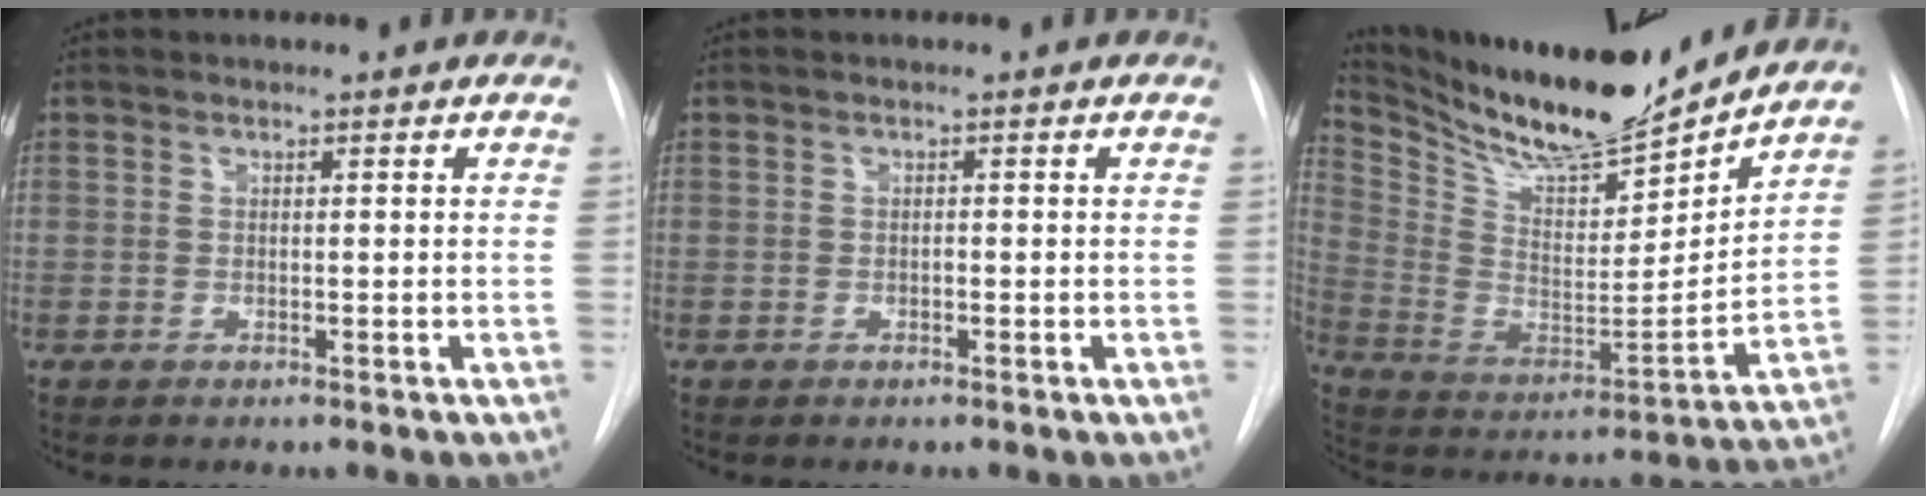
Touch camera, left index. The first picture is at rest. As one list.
[{"total": 0.9, "force": [-0.9, 0.1, 0.1], "torque": [0.000, -0.005, -0.012]}, {"total": 19.9, "force": [18.1, 2.8, 7.8], "torque": [-0.156, -0.032, 0.307]}]